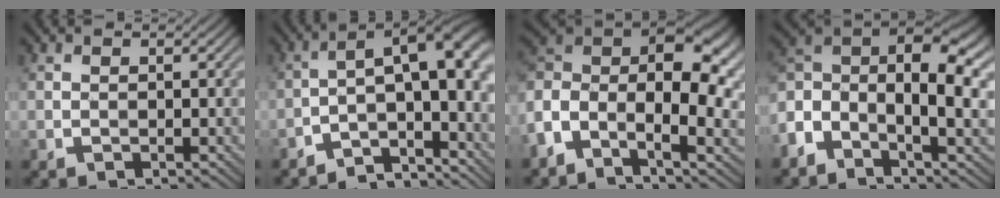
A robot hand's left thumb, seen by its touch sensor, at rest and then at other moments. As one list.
[{"total": 9.4, "force": [-4.2, 2.8, 7.9], "torque": [-0.103, 0.013, -0.068]}, {"total": 14.9, "force": [-2.2, 8.2, 12.2], "torque": [-0.257, 0.009, -0.049]}, {"total": 11.7, "force": [-2.3, 5.8, 9.9], "torque": [-0.199, 0.007, -0.062]}]